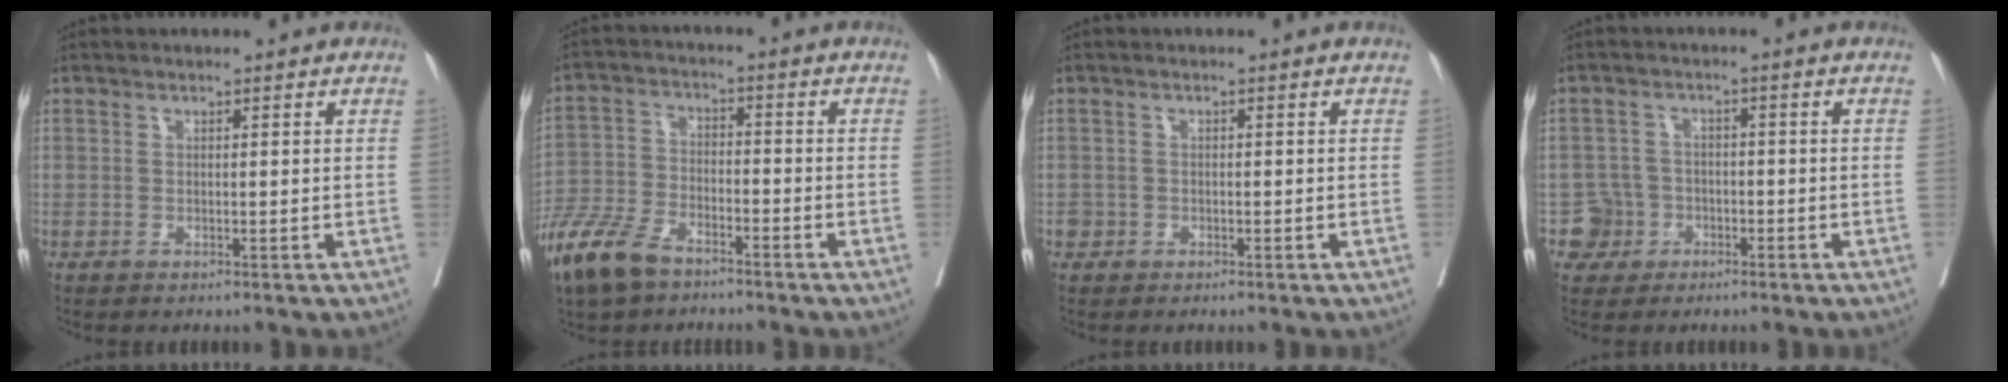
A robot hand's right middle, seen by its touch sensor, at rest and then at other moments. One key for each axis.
{"total": 9.7, "fx": -7.1, "fy": 4.0, "fz": 5.4, "tx": -0.126, "ty": -0.018, "tz": -0.141}
{"total": 1.1, "fx": -0.5, "fy": 1.0, "fz": 0.1, "tx": 0.001, "ty": 0.005, "tz": -0.010}
{"total": 4.2, "fx": -1.8, "fy": 3.8, "fz": -0.3, "tx": 0.014, "ty": 0.016, "tz": -0.031}